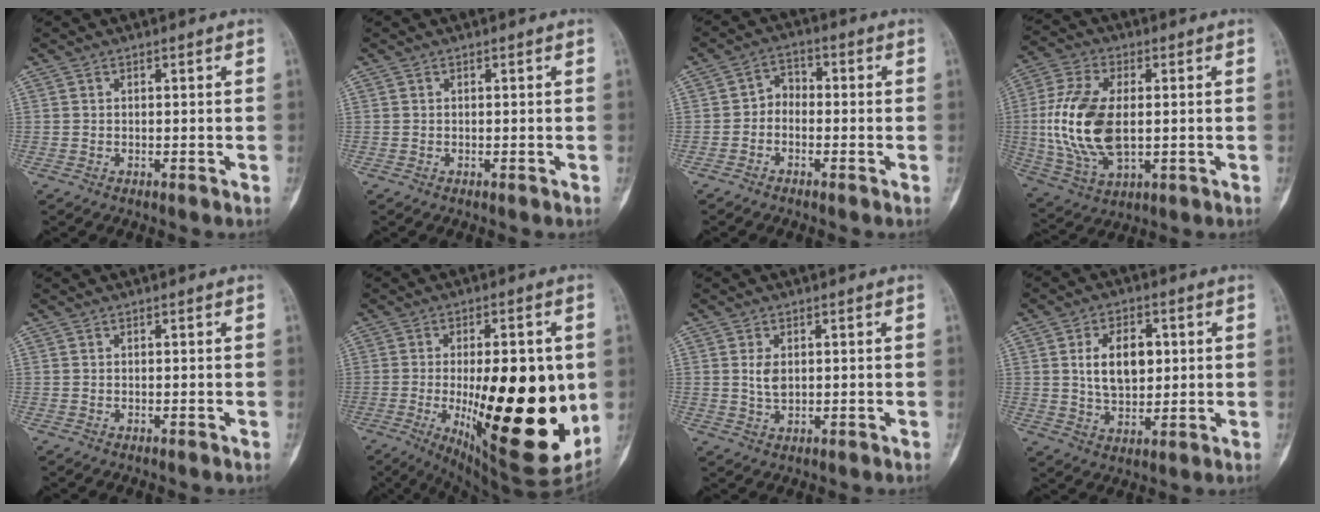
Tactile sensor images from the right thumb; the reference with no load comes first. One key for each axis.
{"total": 0.0}
{"total": 3.8, "fx": -1.1, "fy": 2.9, "fz": 2.1, "tx": -0.016, "ty": 0.024, "tz": -0.034}
{"total": 16.5, "fx": 0.2, "fy": 9.1, "fz": 13.8, "tx": -0.290, "ty": -0.005, "tz": 0.012}
{"total": 0.0}
{"total": 28.5, "fx": -2.9, "fy": 10.5, "fz": 26.3, "tx": -0.335, "ty": -0.038, "tz": -0.014}
{"total": 3.2, "fx": 0.6, "fy": 2.0, "fz": 2.4, "tx": -0.041, "ty": -0.005, "tz": 0.017}
{"total": 9.8, "fx": 1.9, "fy": 6.1, "fz": 7.4, "tx": -0.101, "ty": -0.005, "tz": 0.038}